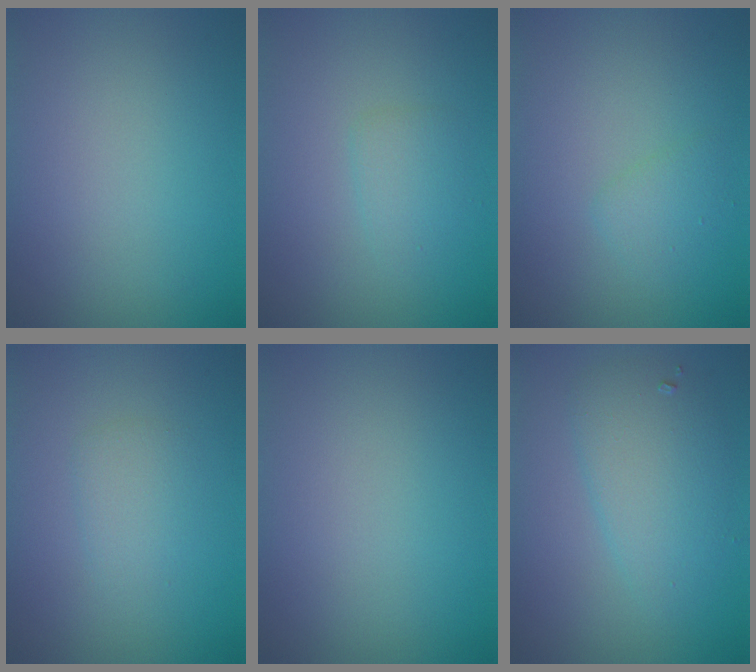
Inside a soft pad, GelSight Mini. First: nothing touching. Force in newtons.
{"total": 1.5, "press": 1.5, "slide": 0.1}
{"total": 1.3, "press": 1.3, "slide": 0.1}
{"total": 1.5, "press": 1.5, "slide": 0.1}
{"total": 0.0}
{"total": 3.8, "press": 3.8, "slide": 0.1}